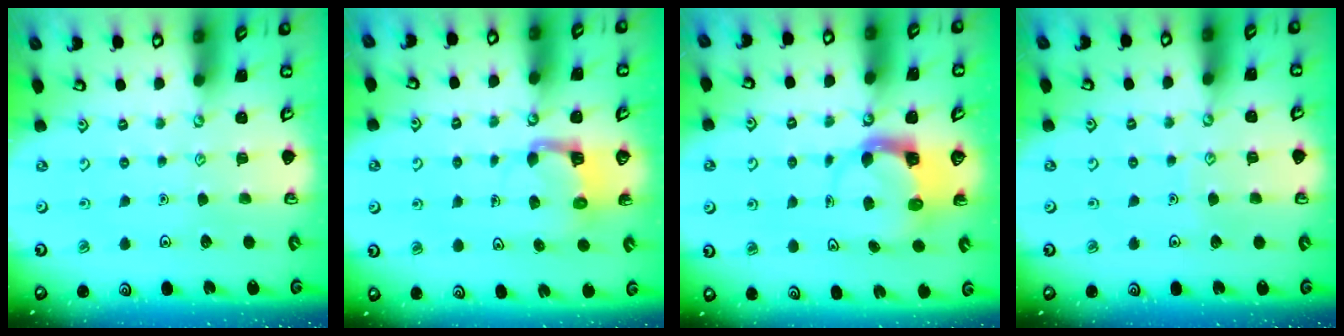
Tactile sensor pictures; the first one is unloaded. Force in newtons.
{"total": 4.2, "press": 4.2, "slide": 0.1}
{"total": 3.7, "press": 3.6, "slide": 0.5}
{"total": 3.4, "press": 3.4, "slide": 0.3}